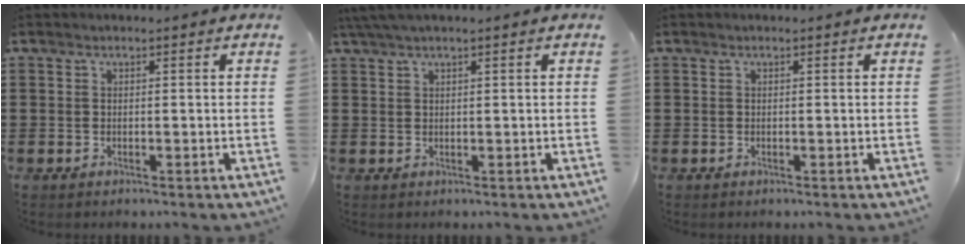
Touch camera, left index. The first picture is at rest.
{"total": 1.6, "force": [1.0, 0.0, 1.3], "torque": [-0.026, 0.000, 0.018]}
{"total": 0.0}